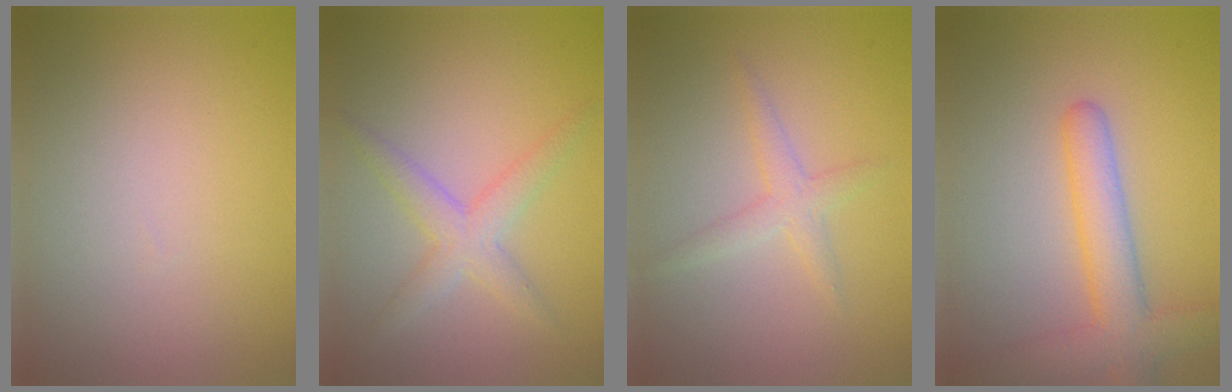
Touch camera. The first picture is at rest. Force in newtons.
{"total": 2.4, "press": 2.4, "slide": 0.1}
{"total": 2.0, "press": 2.0, "slide": 0.1}
{"total": 4.9, "press": 4.9, "slide": 0.1}